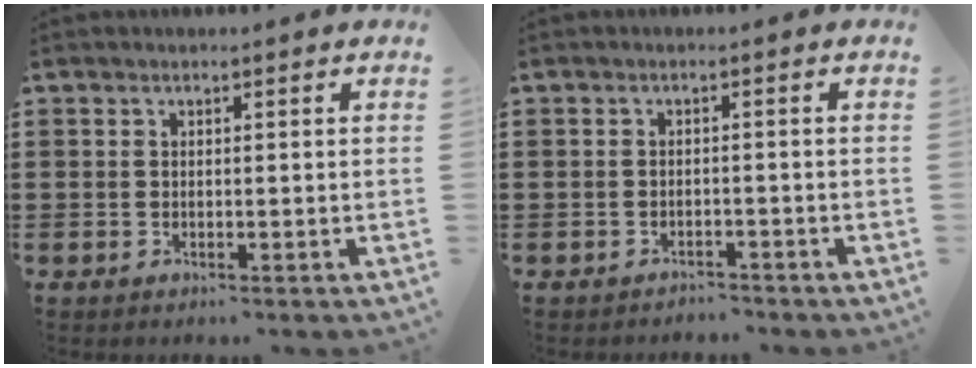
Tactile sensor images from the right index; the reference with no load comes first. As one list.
[{"total": 1.5, "force": [-1.4, 0.1, -0.1], "torque": [-0.005, 0.000, -0.032]}]